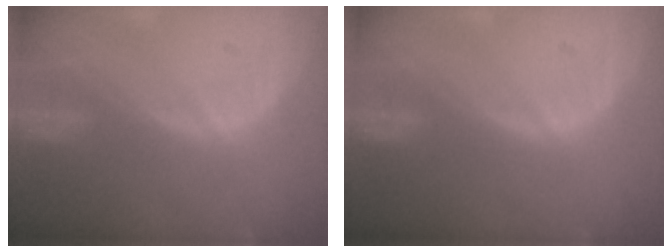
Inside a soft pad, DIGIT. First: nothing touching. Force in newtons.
{"total": 0.0}